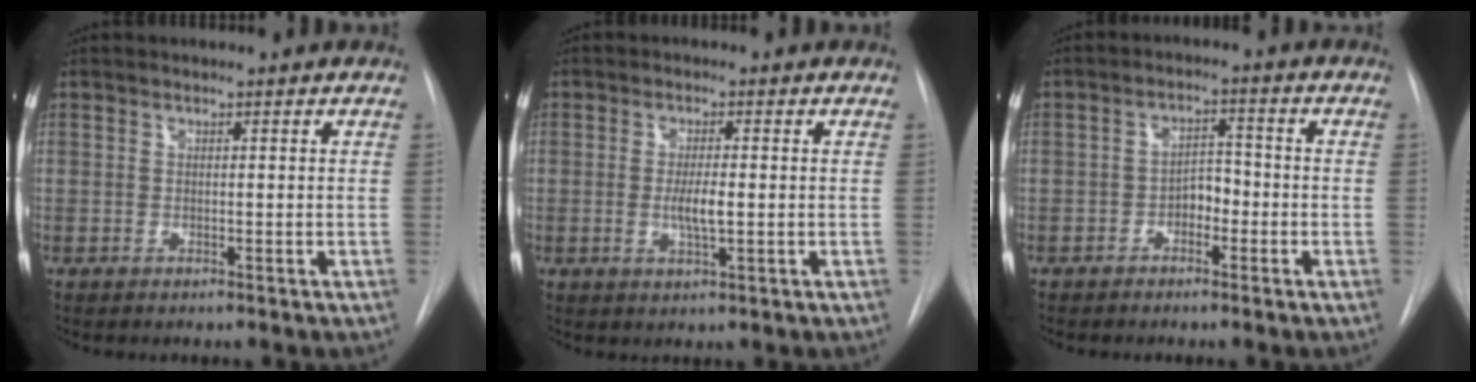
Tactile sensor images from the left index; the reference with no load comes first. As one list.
[{"total": 3.4, "force": [-1.2, 0.5, 3.2], "torque": [-0.062, -0.011, -0.017]}, {"total": 3.7, "force": [-2.4, 1.9, 2.1], "torque": [-0.029, 0.006, -0.043]}]